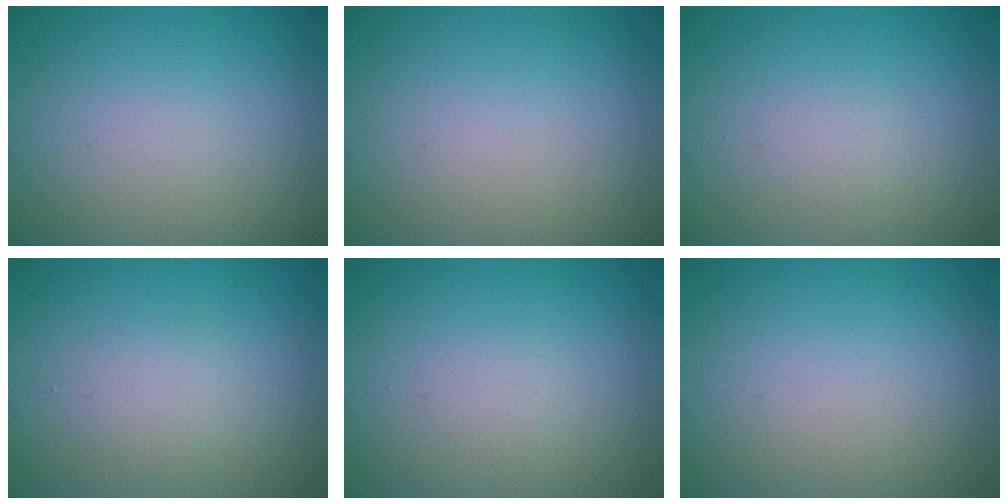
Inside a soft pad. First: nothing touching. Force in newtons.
{"total": 0.0}
{"total": 0.6, "press": 0.6, "slide": 0.0}
{"total": 1.6, "press": 1.6, "slide": 0.1}
{"total": 0.8, "press": 0.8, "slide": 0.1}
{"total": 0.0}